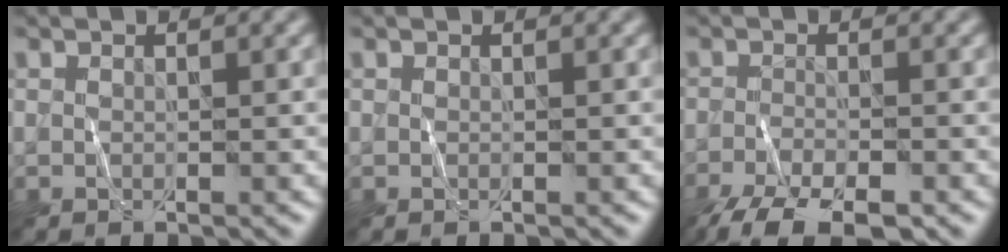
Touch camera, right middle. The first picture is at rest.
{"total": 0.0}
{"total": 7.0, "force": [-5.3, 2.0, 4.2], "torque": [-0.070, -0.027, -0.094]}